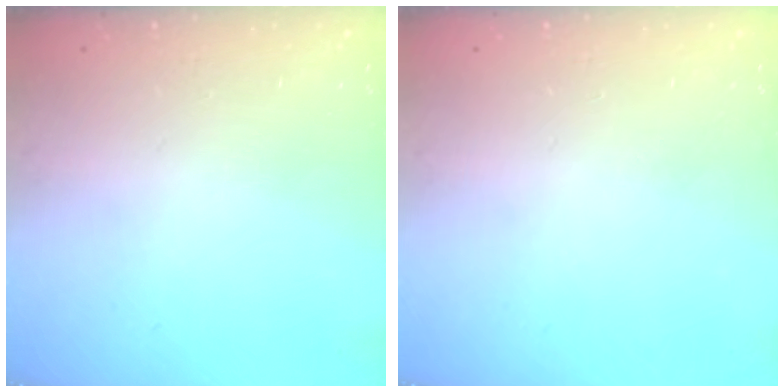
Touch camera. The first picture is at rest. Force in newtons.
{"total": 0.0}